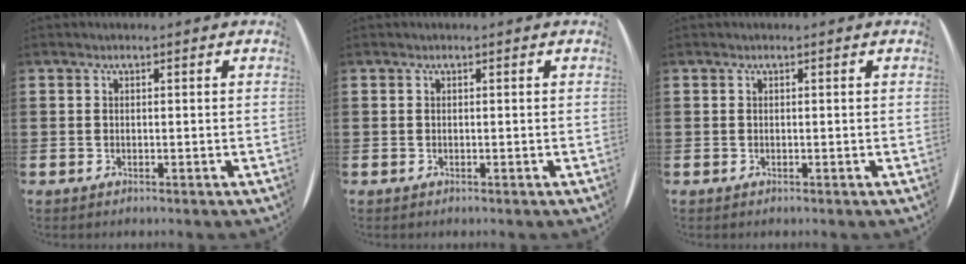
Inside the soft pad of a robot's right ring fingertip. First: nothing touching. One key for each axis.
{"total": 0.0}
{"total": 0.0}